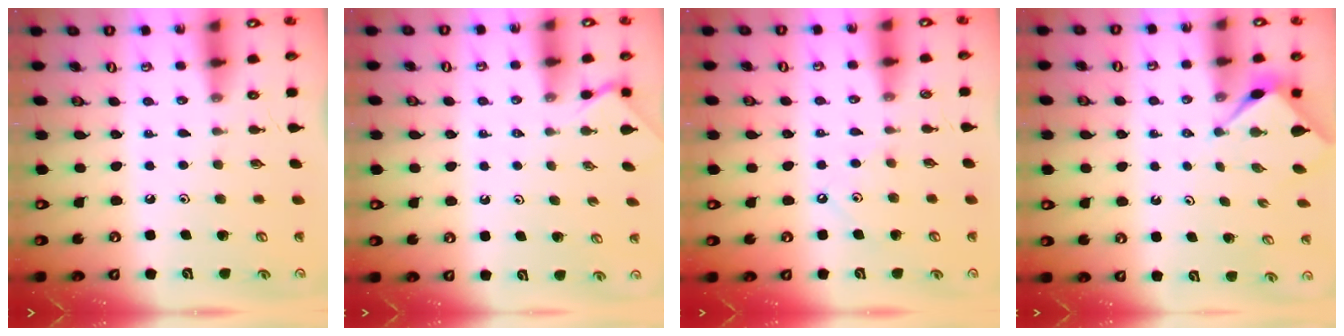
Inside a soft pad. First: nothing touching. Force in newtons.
{"total": 2.4, "press": 2.4, "slide": 0.4}
{"total": 3.3, "press": 3.3, "slide": 0.4}
{"total": 3.6, "press": 3.6, "slide": 0.1}